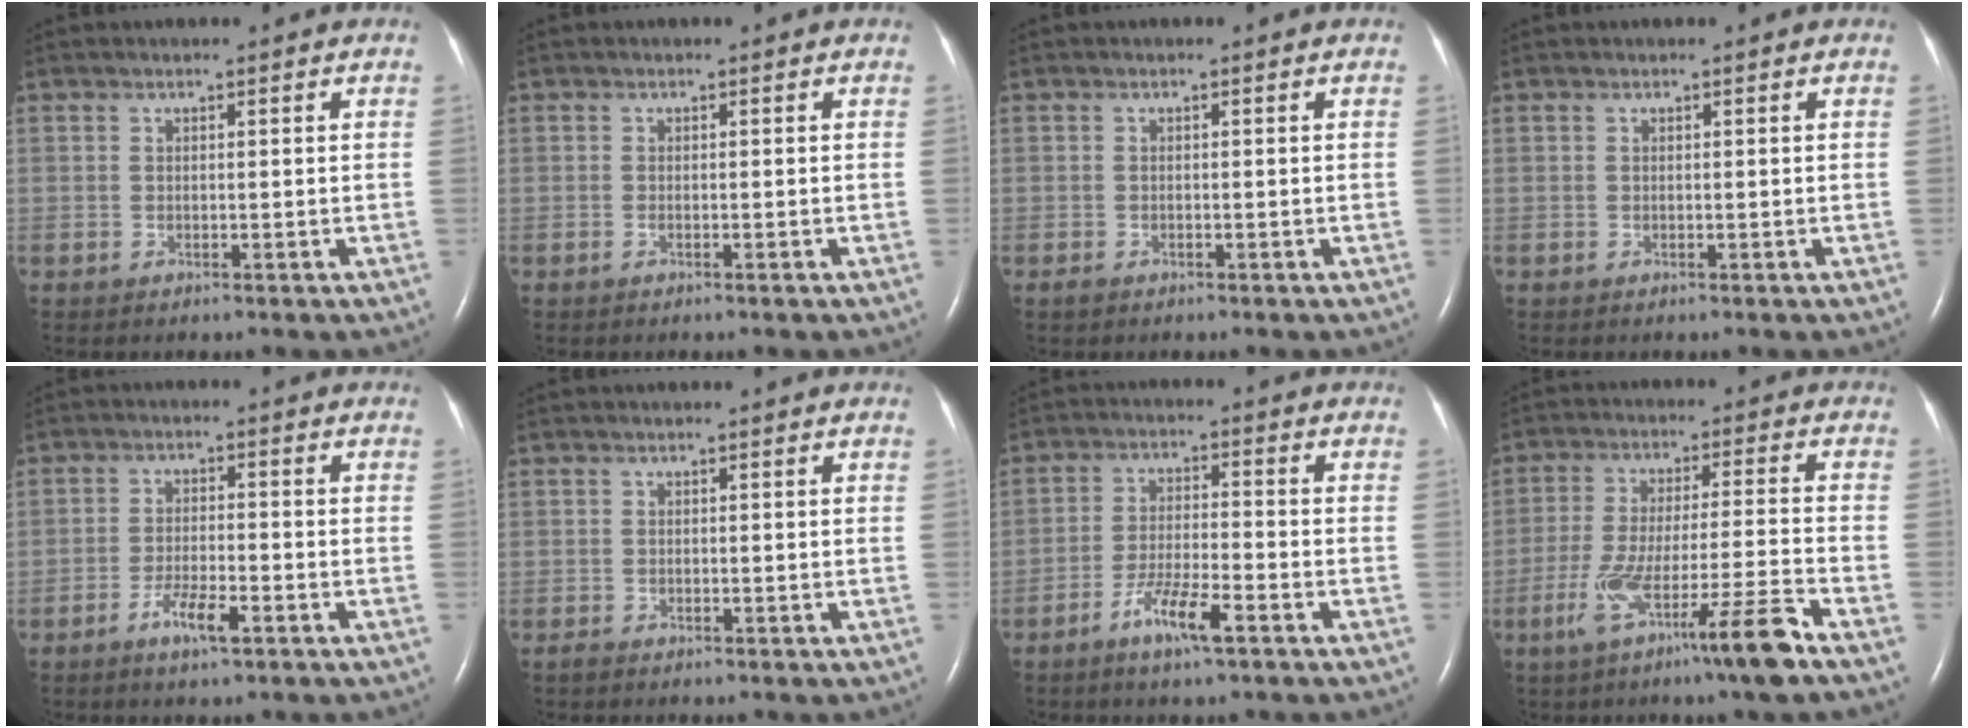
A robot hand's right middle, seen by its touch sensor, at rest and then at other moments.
{"total": 0.6, "force": [-0.4, 0.0, 0.4], "torque": [-0.011, 0.000, -0.006]}
{"total": 0.6, "force": [-0.4, 0.3, 0.2], "torque": [-0.005, 0.000, -0.008]}
{"total": 0.0}
{"total": 4.4, "force": [-2.6, 0.7, 3.5], "torque": [-0.069, -0.002, -0.048]}
{"total": 0.5, "force": [-0.5, 0.1, 0.2], "torque": [-0.007, -0.002, -0.010]}
{"total": 6.4, "force": [-3.9, 0.5, 5.1], "torque": [-0.104, -0.007, -0.073]}
{"total": 11.7, "force": [-7.0, -1.0, 9.3], "torque": [-0.174, -0.021, -0.124]}